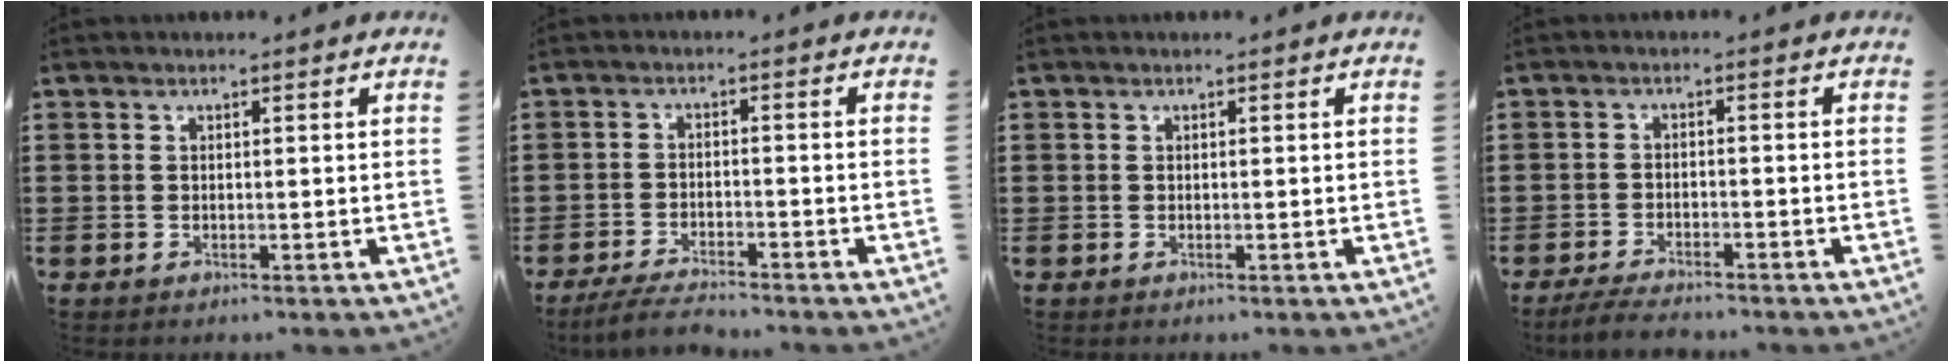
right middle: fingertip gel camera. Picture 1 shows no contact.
{"total": 3.9, "force": [-3.6, 0.4, 1.5], "torque": [-0.038, -0.006, -0.073]}
{"total": 0.0}
{"total": 3.3, "force": [-3.2, 0.4, 1.0], "torque": [-0.030, -0.005, -0.068]}